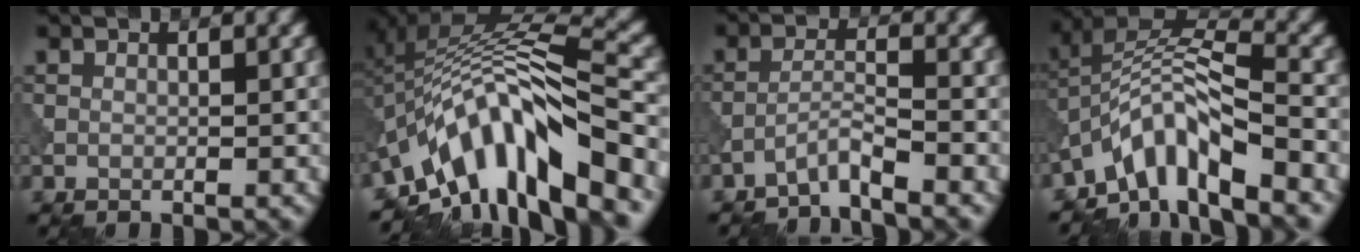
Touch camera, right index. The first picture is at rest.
{"total": 12.6, "force": [-6.6, 4.0, 10.0], "torque": [-0.166, 0.021, -0.117]}
{"total": 2.8, "force": [-2.4, 0.0, 1.3], "torque": [-0.021, 0.008, -0.058]}
{"total": 8.4, "force": [-5.2, 2.6, 6.0], "torque": [-0.091, 0.012, -0.108]}